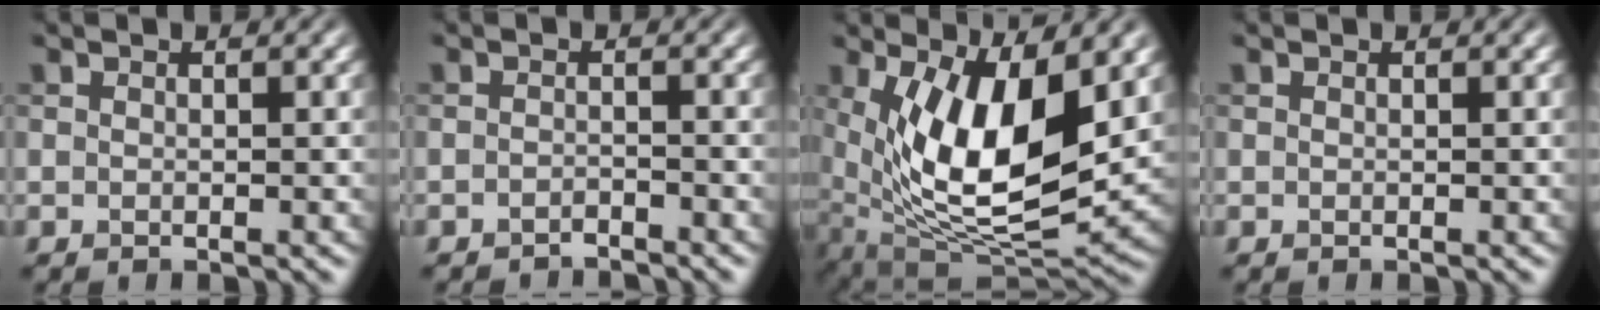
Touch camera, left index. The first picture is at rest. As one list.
[{"total": 1.6, "force": [-1.5, 0.1, 0.3], "torque": [-0.002, -0.002, -0.030]}, {"total": 11.8, "force": [1.9, 4.8, 10.6], "torque": [-0.189, -0.026, 0.037]}, {"total": 0.0}]